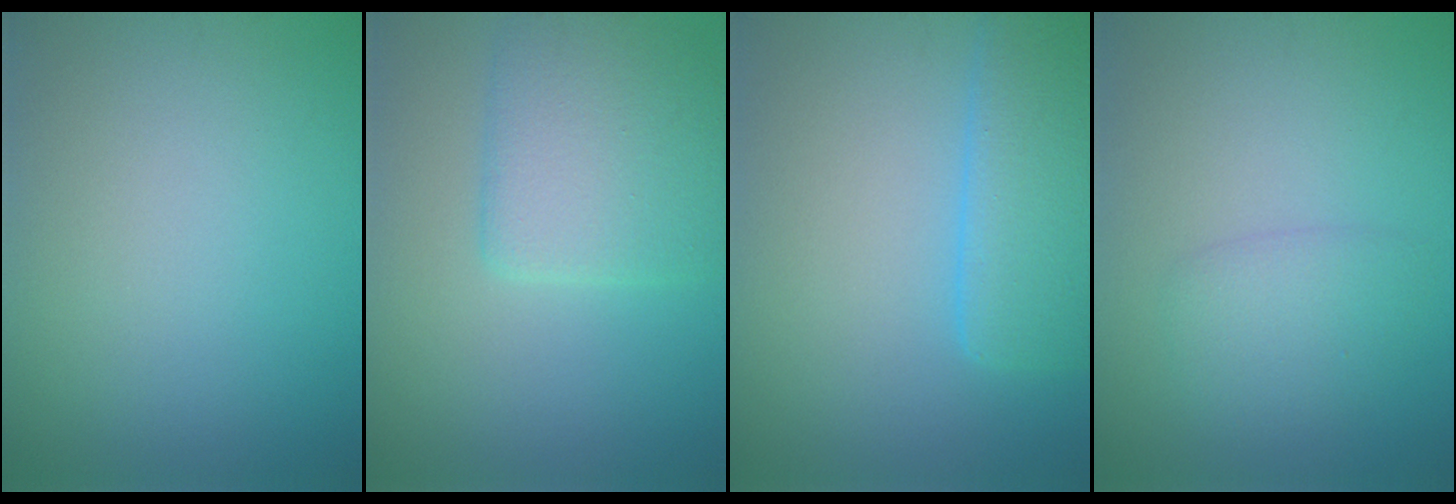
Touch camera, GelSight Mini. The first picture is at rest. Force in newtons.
{"total": 5.3, "press": 5.3, "slide": 0.3}
{"total": 6.3, "press": 6.3, "slide": 0.6}
{"total": 2.3, "press": 2.3, "slide": 0.1}